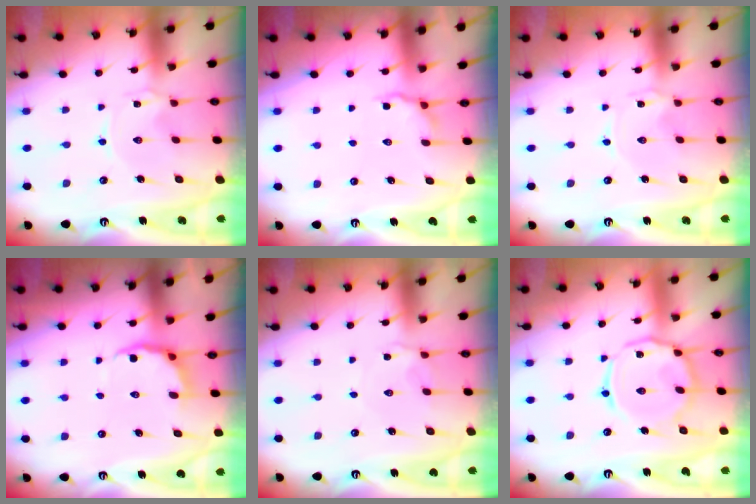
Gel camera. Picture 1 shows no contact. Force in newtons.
{"total": 3.6, "press": 3.0, "slide": 2.0}
{"total": 0.0}
{"total": 5.2, "press": 4.3, "slide": 2.8}
{"total": 3.5, "press": 3.4, "slide": 0.5}
{"total": 13.3, "press": 13.3, "slide": 0.9}